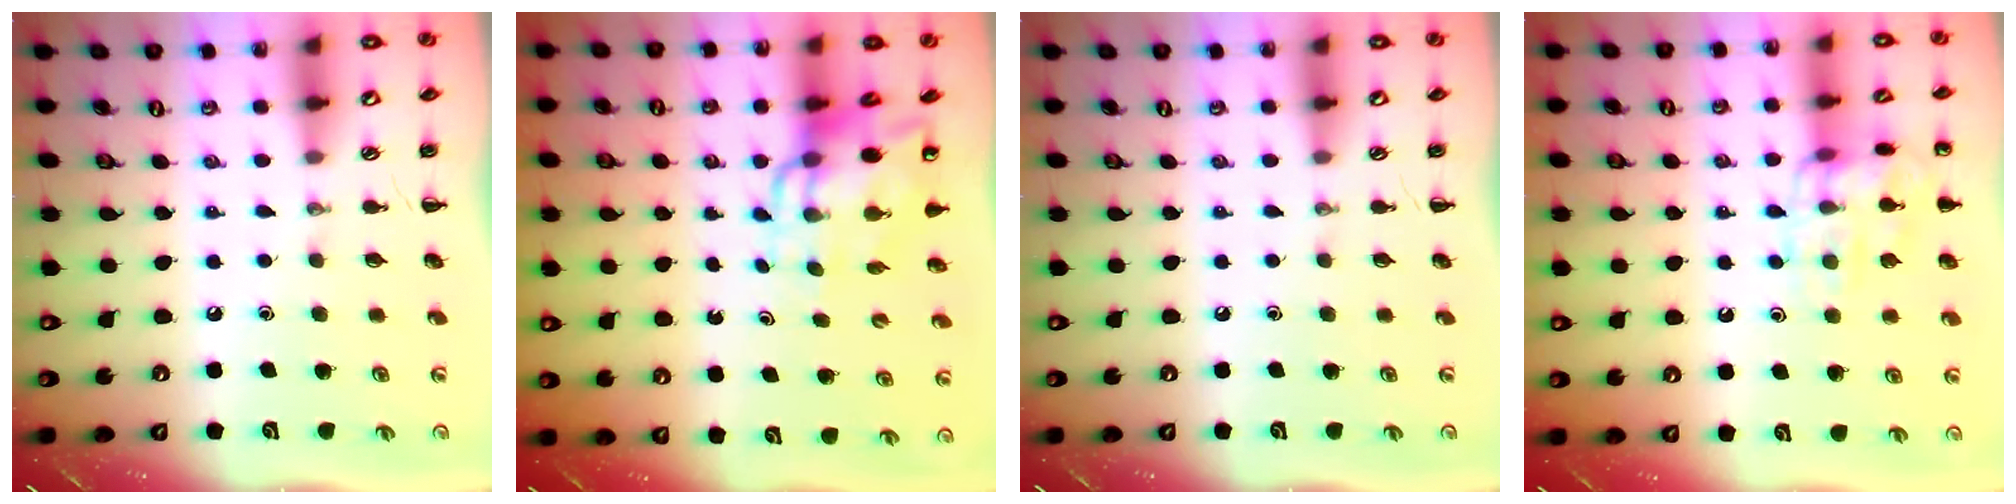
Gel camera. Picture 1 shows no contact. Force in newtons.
{"total": 10.0, "press": 9.5, "slide": 3.2}
{"total": 0.0}
{"total": 13.4, "press": 13.4, "slide": 0.3}